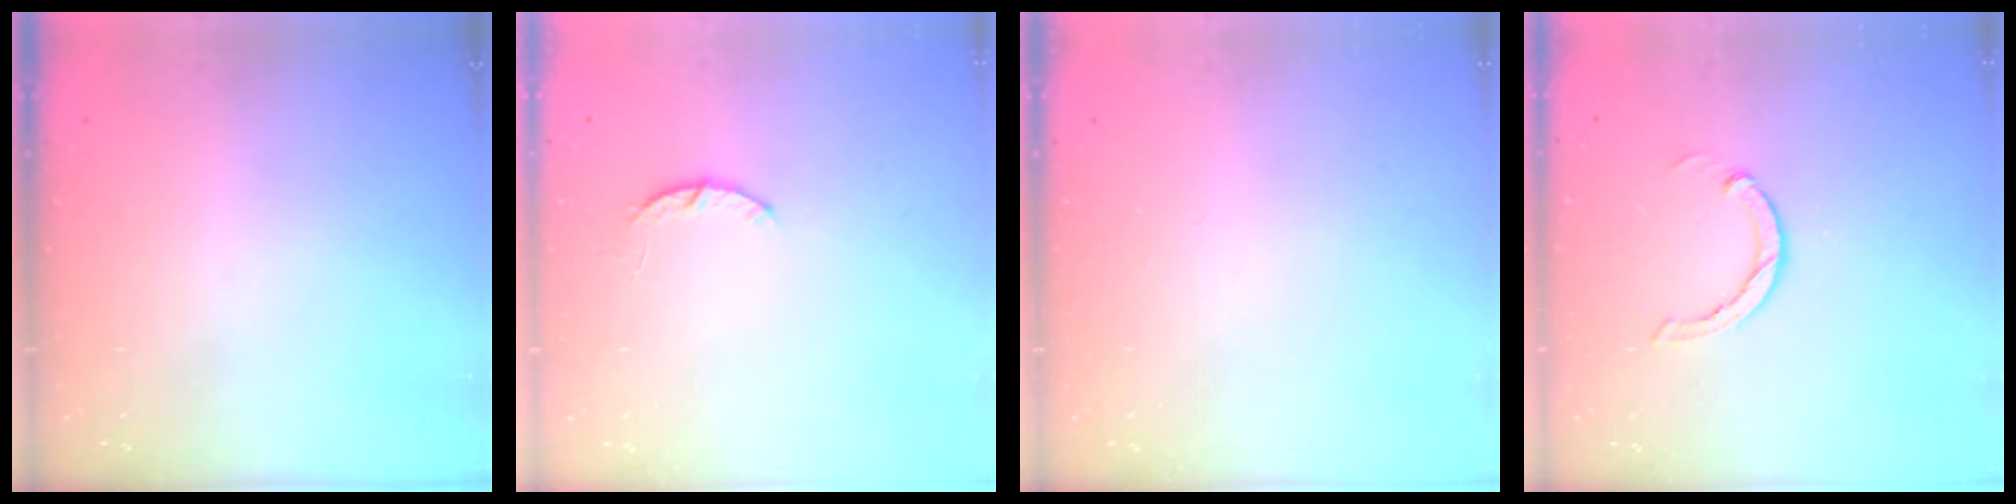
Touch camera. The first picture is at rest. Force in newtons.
{"total": 3.0, "press": 2.9, "slide": 0.5}
{"total": 0.0}
{"total": 3.0, "press": 3.0, "slide": 0.1}